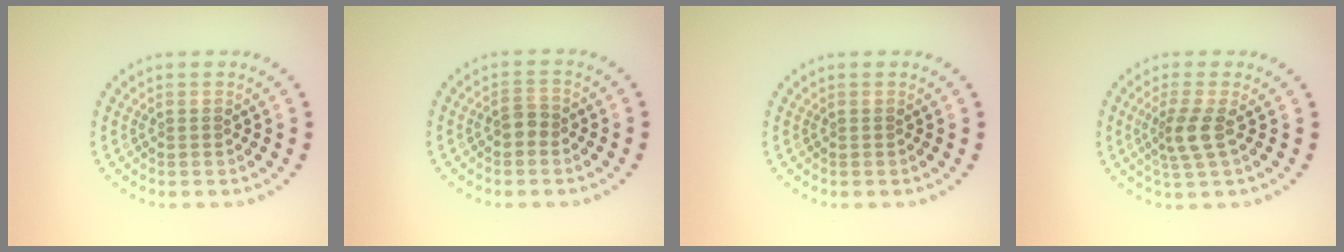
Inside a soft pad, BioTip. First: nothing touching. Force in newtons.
{"total": 1.2, "press": 1.2, "slide": 0.3}
{"total": 0.0}
{"total": 2.5, "press": 2.0, "slide": 1.6}